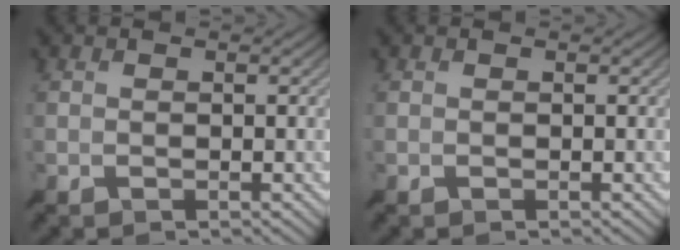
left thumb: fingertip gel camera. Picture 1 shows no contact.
{"total": 0.0}